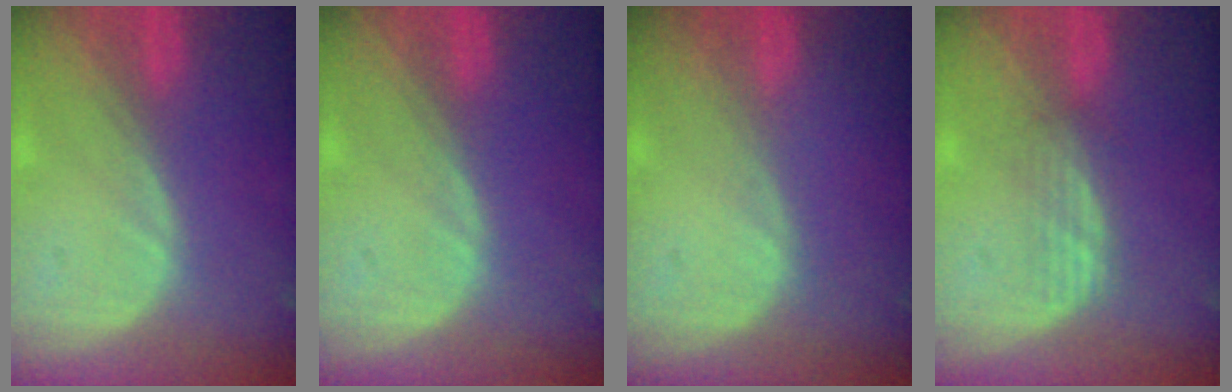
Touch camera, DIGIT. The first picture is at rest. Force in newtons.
{"total": 0.0}
{"total": 0.0}
{"total": 2.8, "press": 2.6, "slide": 1.0}